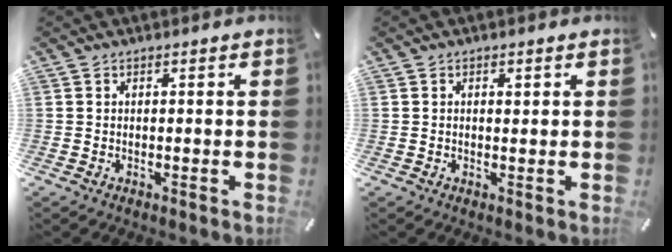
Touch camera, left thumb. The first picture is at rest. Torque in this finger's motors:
{"motor_torque": [0.07, -0.48, -0.09, -0.03, 0.01]}